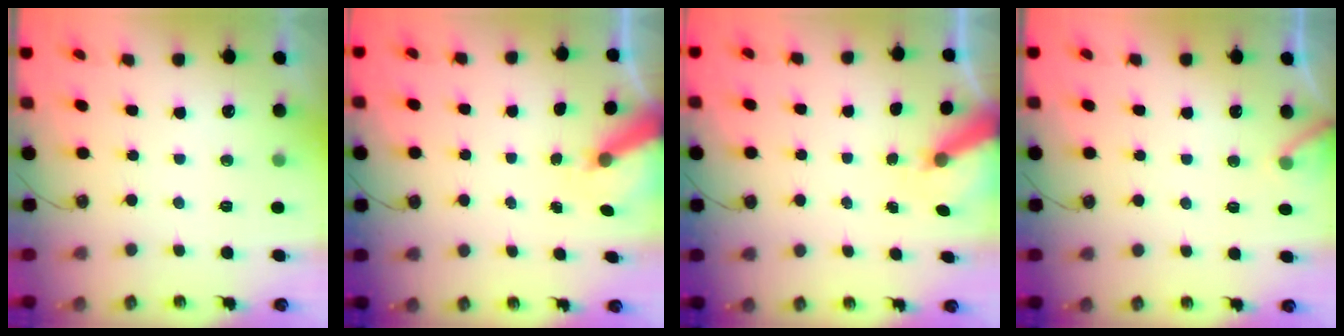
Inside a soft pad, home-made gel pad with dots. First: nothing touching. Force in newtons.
{"total": 6.4, "press": 6.4, "slide": 0.3}
{"total": 6.4, "press": 6.4, "slide": 0.3}
{"total": 5.8, "press": 5.8, "slide": 0.5}